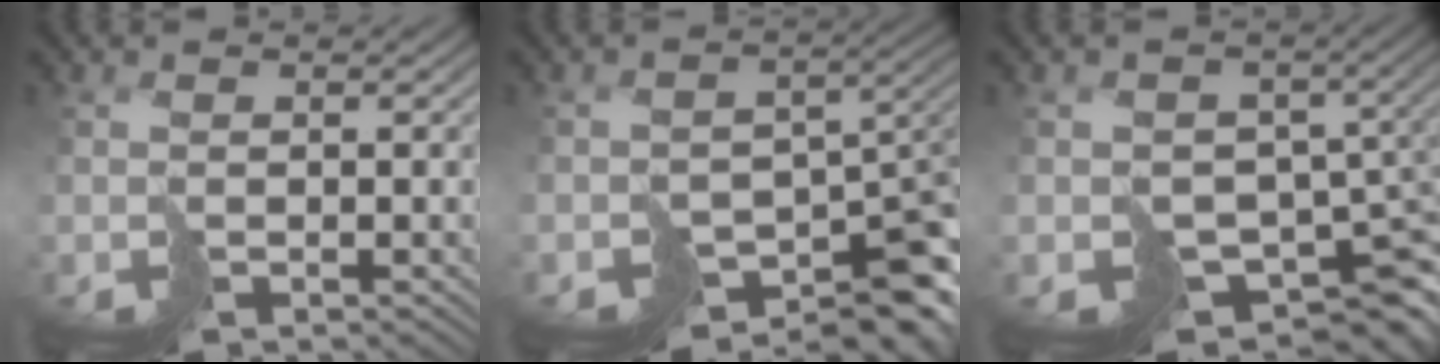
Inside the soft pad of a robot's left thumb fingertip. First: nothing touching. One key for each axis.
{"total": 10.5, "fx": -7.3, "fy": 5.0, "fz": 5.8, "tx": -0.073, "ty": -0.021, "tz": -0.096}
{"total": 8.2, "fx": -3.7, "fy": 5.7, "fz": 4.7, "tx": -0.064, "ty": -0.033, "tz": -0.044}